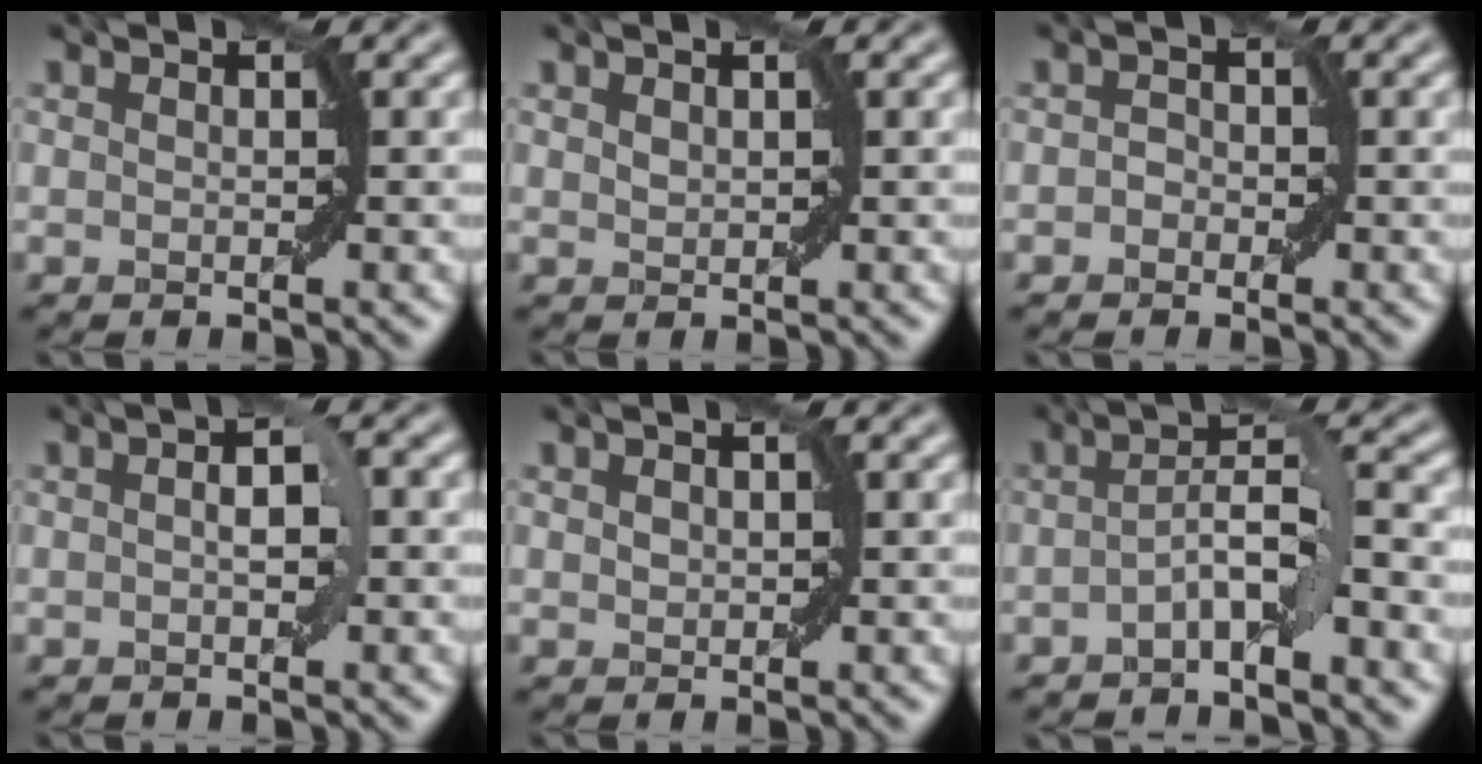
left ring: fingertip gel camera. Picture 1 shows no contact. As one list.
[{"total": 0.8, "force": [0.4, 0.4, 0.5], "torque": [-0.009, 0.002, 0.010]}, {"total": 1.0, "force": [-0.5, 0.8, 0.3], "torque": [-0.005, 0.000, -0.011]}, {"total": 2.4, "force": [0.2, 0.9, 2.2], "torque": [-0.025, 0.008, -0.001]}, {"total": 0.8, "force": [0.2, 0.6, 0.6], "torque": [-0.009, 0.004, 0.005]}, {"total": 3.8, "force": [-1.5, 0.5, 3.5], "torque": [-0.058, 0.015, -0.036]}]